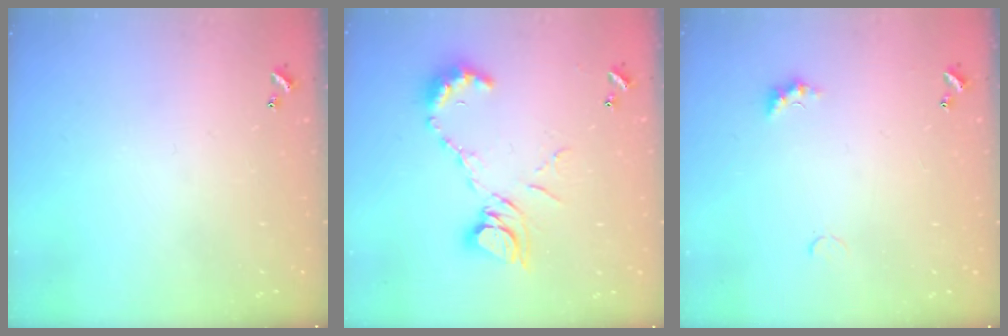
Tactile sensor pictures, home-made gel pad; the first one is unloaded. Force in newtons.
{"total": 11.6, "press": 11.6, "slide": 1.1}
{"total": 2.6, "press": 2.5, "slide": 0.7}